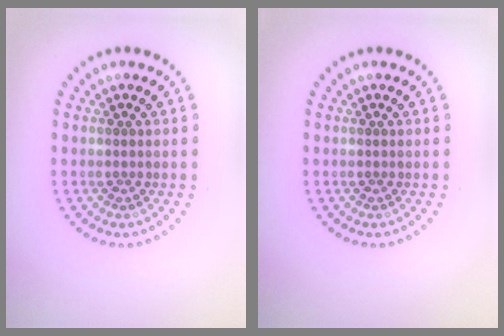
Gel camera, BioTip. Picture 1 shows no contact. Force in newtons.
{"total": 0.0}